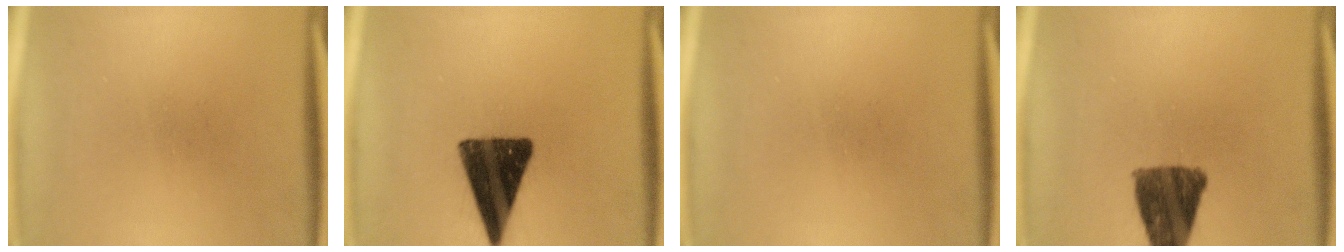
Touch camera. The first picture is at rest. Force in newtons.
{"total": 15.2}
{"total": 0.0}
{"total": 10.9}